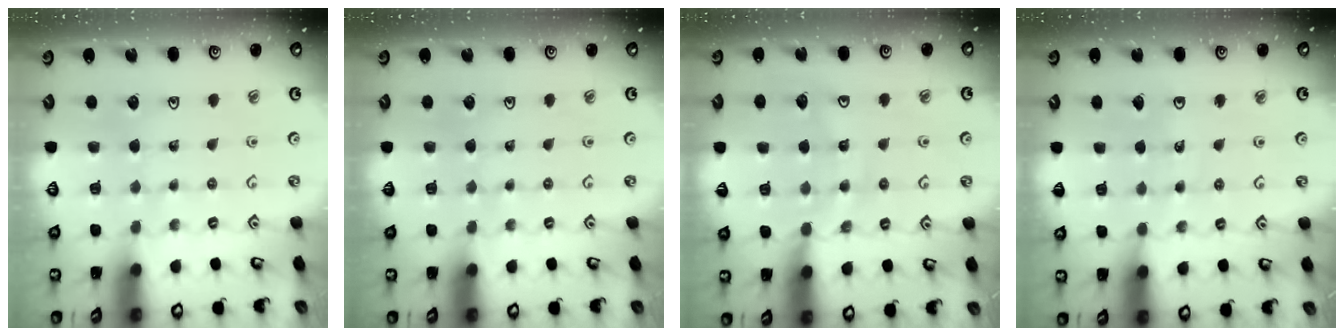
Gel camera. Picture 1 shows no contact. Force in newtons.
{"total": 0.0}
{"total": 11.0, "press": 11.0, "slide": 1.4}
{"total": 2.2, "press": 2.2, "slide": 0.2}